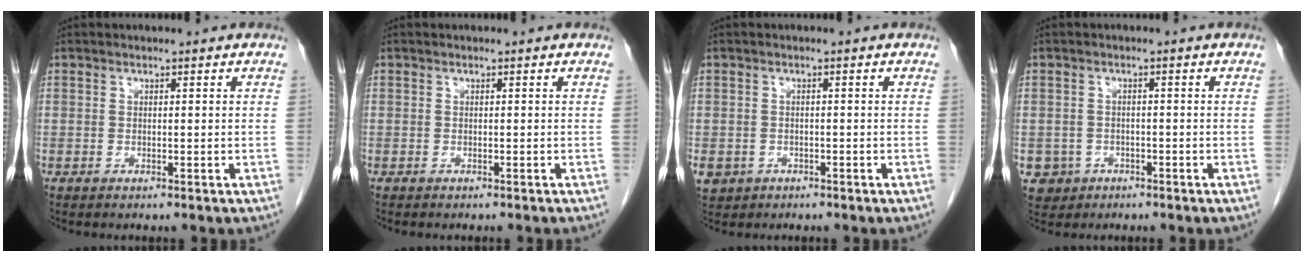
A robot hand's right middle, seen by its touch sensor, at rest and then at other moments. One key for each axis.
{"total": 1.3, "fx": -1.2, "fy": -0.1, "fz": 0.6, "tx": -0.005, "ty": 0.001, "tz": -0.015}
{"total": 5.1, "fx": -2.6, "fy": 4.2, "fz": 1.1, "tx": -0.027, "ty": 0.002, "tz": -0.037}
{"total": 3.8, "fx": -1.7, "fy": 3.3, "fz": 0.2, "tx": -0.002, "ty": 0.009, "tz": -0.025}